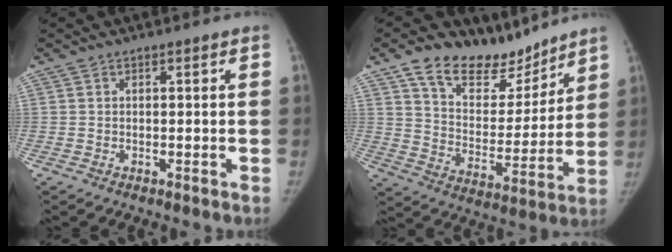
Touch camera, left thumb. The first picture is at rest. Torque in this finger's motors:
{"motor_torque": [0.03, -0.01, 1.12, -1.08, 0.03]}